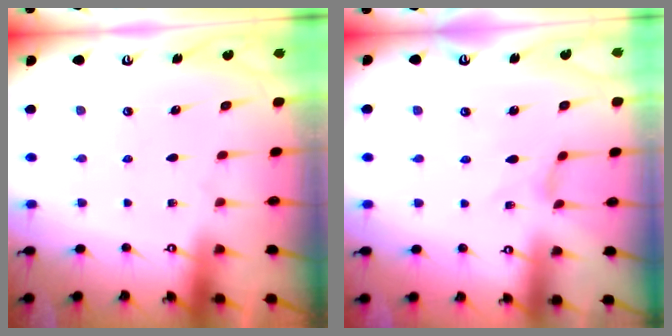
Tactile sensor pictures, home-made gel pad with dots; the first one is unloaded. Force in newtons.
{"total": 0.0}